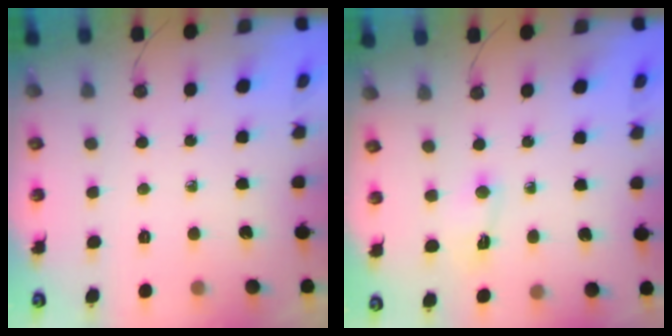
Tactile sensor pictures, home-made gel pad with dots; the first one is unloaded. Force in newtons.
{"total": 2.2, "press": 2.1, "slide": 0.3}